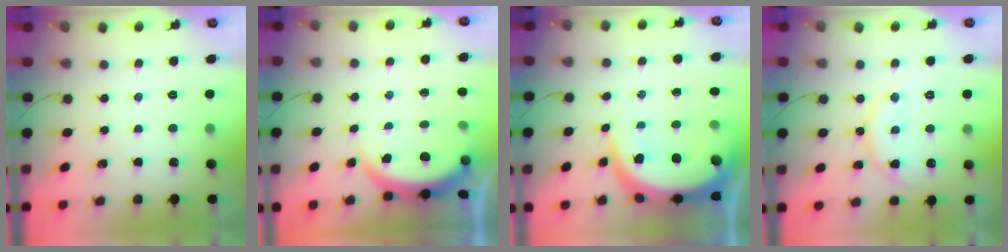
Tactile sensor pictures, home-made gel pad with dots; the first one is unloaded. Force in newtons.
{"total": 3.9, "press": 3.9, "slide": 0.2}
{"total": 13.4, "press": 13.3, "slide": 1.5}
{"total": 13.0, "press": 13.0, "slide": 0.9}